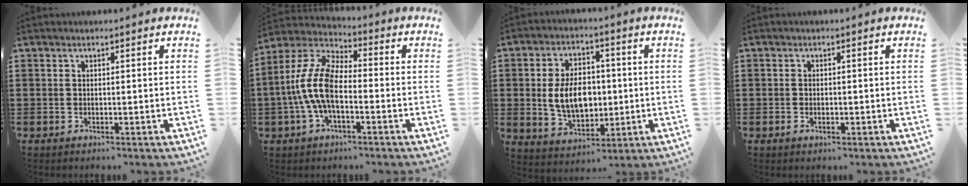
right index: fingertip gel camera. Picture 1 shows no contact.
{"total": 9.9, "force": [-1.9, 4.7, 8.5], "torque": [-0.207, -0.005, -0.041]}
{"total": 8.6, "force": [-0.1, 5.7, 6.5], "torque": [-0.130, 0.004, -0.008]}
{"total": 0.8, "force": [-0.3, 0.4, 0.6], "torque": [-0.012, -0.002, -0.005]}